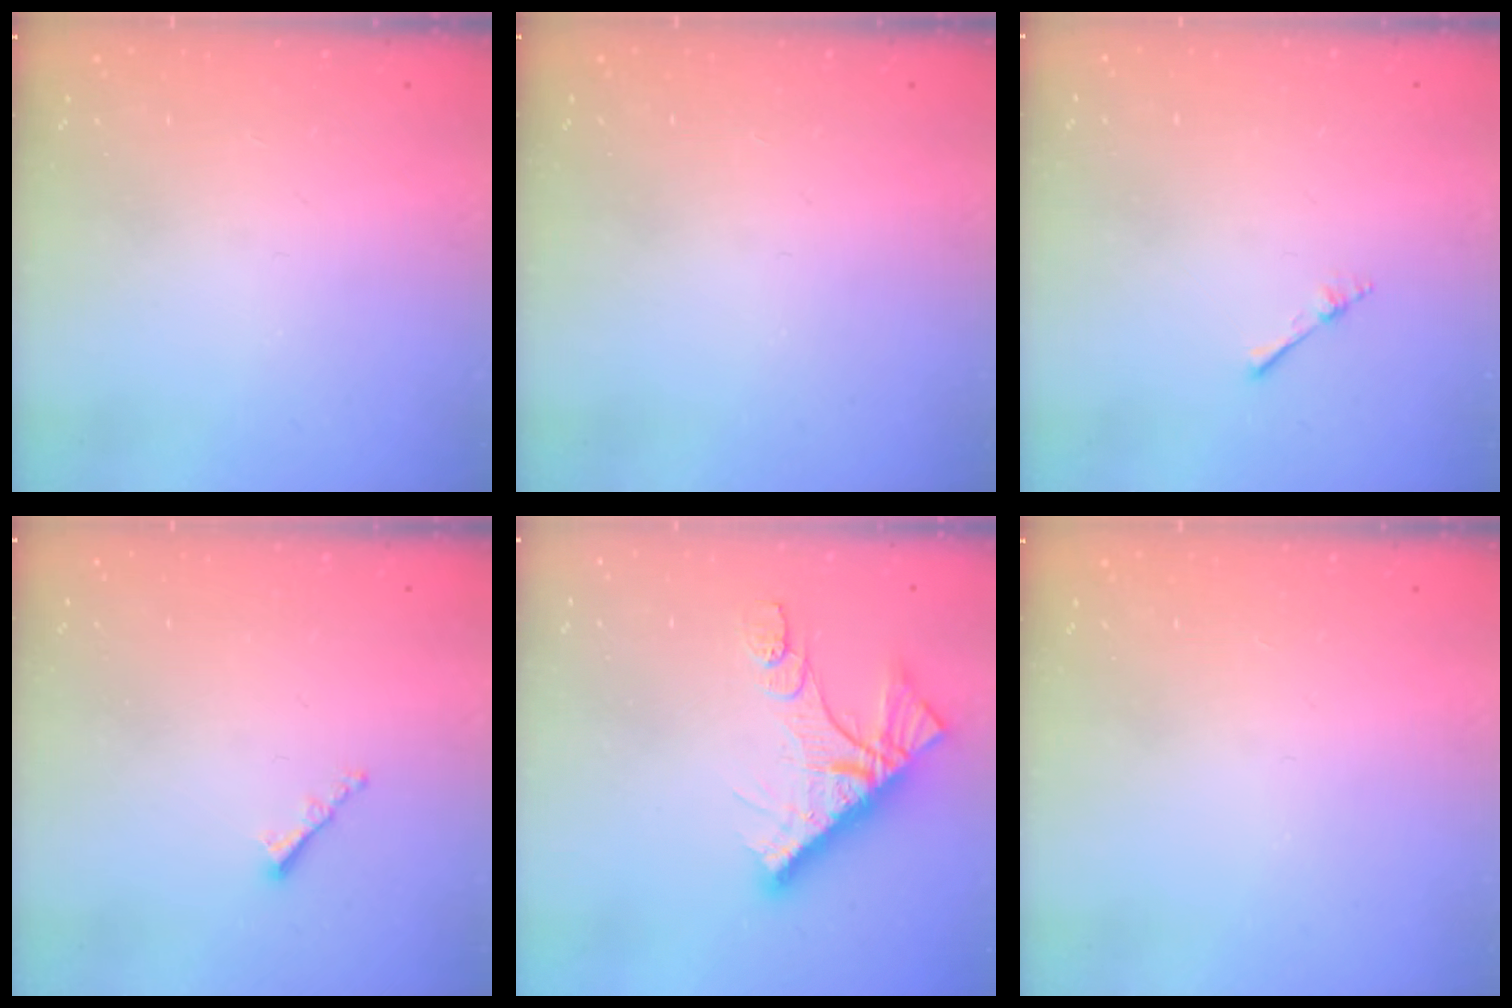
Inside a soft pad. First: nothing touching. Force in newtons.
{"total": 0.0}
{"total": 2.2, "press": 2.1, "slide": 0.3}
{"total": 1.2, "press": 1.1, "slide": 0.5}
{"total": 13.5, "press": 13.5, "slide": 1.1}
{"total": 0.0}